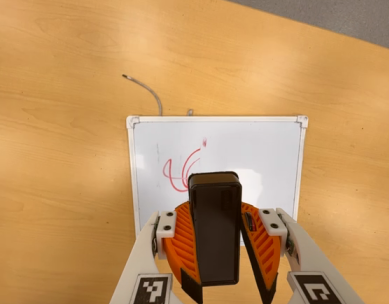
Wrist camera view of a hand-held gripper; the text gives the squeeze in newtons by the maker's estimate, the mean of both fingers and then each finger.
{"total": 9.6, "left": 10.4, "right": 8.7}